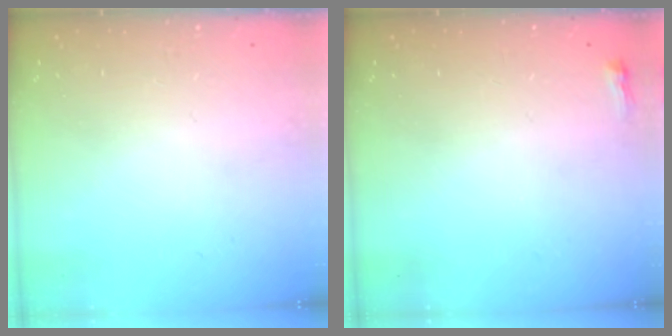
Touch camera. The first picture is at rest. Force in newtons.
{"total": 2.2, "press": 2.2, "slide": 0.6}